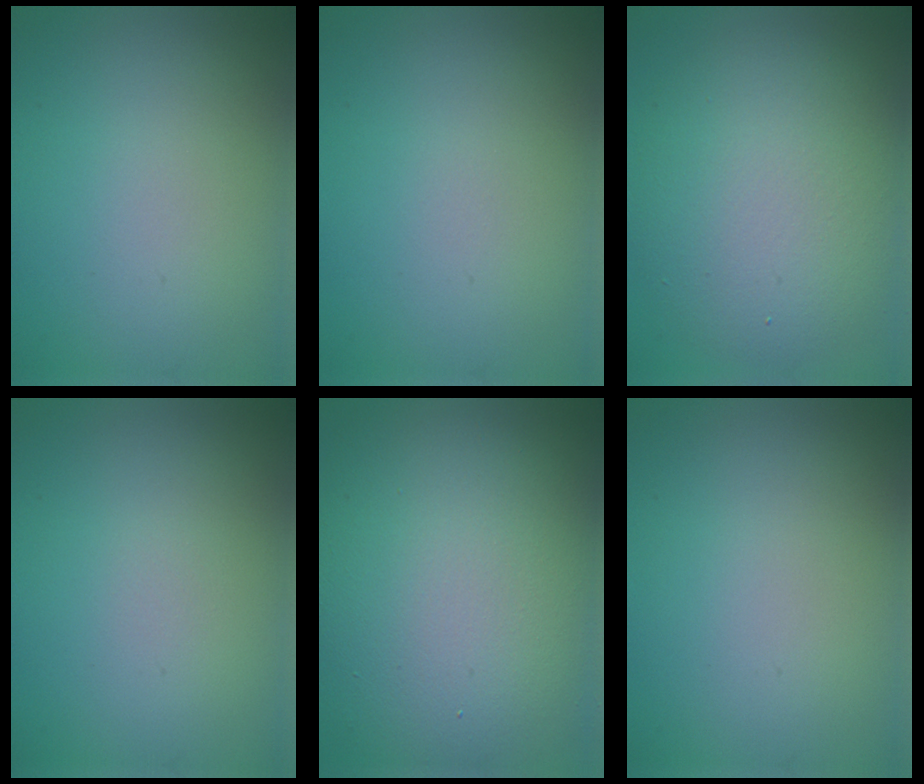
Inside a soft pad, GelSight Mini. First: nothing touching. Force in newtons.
{"total": 0.0}
{"total": 8.6, "press": 8.6, "slide": 0.3}
{"total": 0.0}
{"total": 15.1, "press": 15.1, "slide": 0.5}
{"total": 0.0}